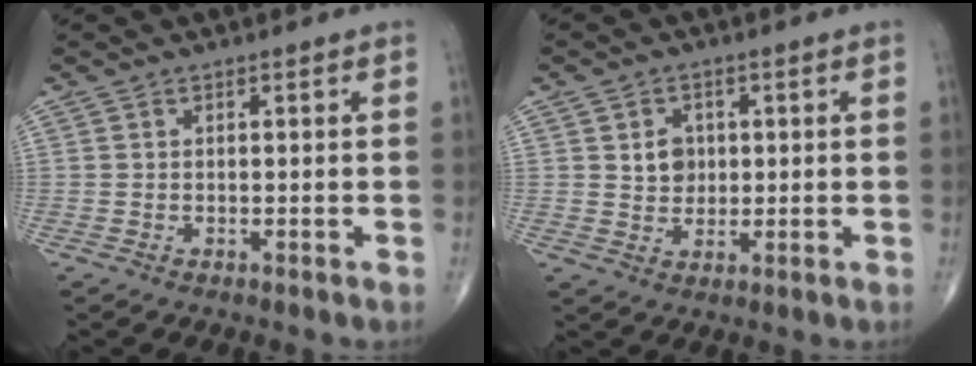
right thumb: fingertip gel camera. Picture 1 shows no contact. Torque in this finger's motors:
{"motor_torque": [0.06, 0.14, -0.06, -0.04, 0.01]}